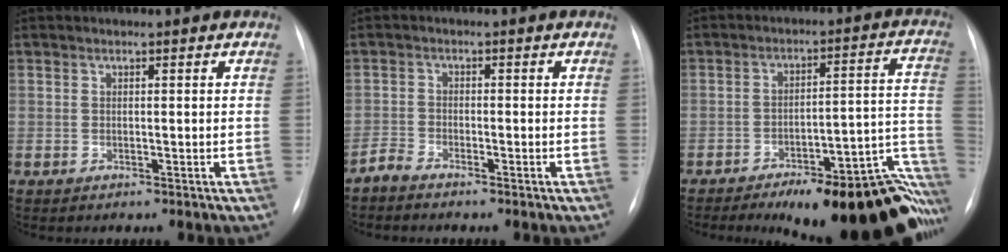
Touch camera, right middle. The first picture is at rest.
{"total": 1.8, "force": [-1.7, 0.2, 0.5], "torque": [-0.013, -0.002, -0.035]}
{"total": 25.5, "force": [-17.5, 5.7, 17.7], "torque": [-0.119, 0.017, -0.227]}